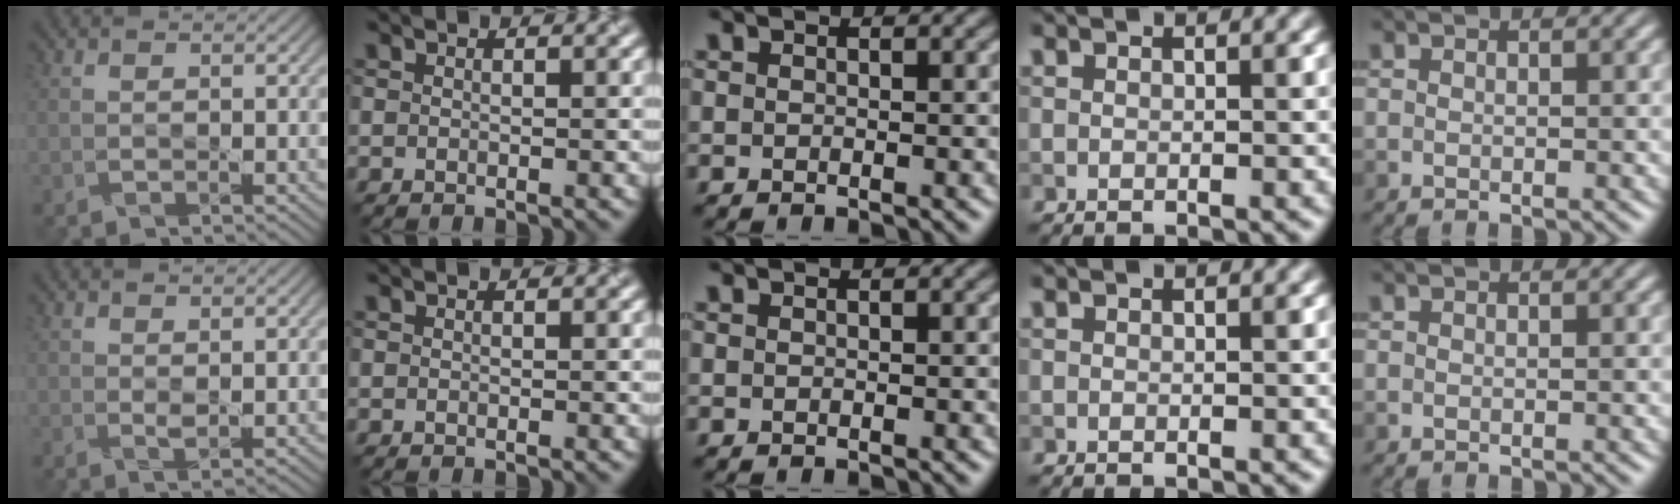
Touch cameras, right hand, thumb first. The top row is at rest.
{"thumb": {"total": 1.0, "force": [0.6, 0.3, 0.7], "torque": [-0.016, -0.003, 0.015]}}